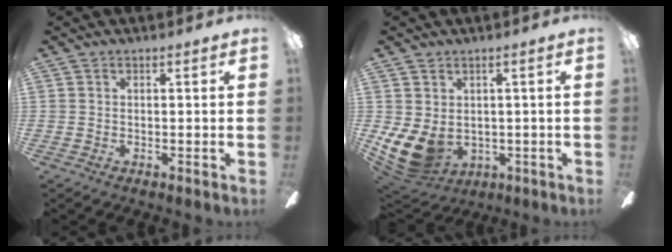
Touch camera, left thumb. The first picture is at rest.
{"total": 9.2, "force": [-1.3, 6.8, 6.0], "torque": [-0.153, -0.014, -0.025]}